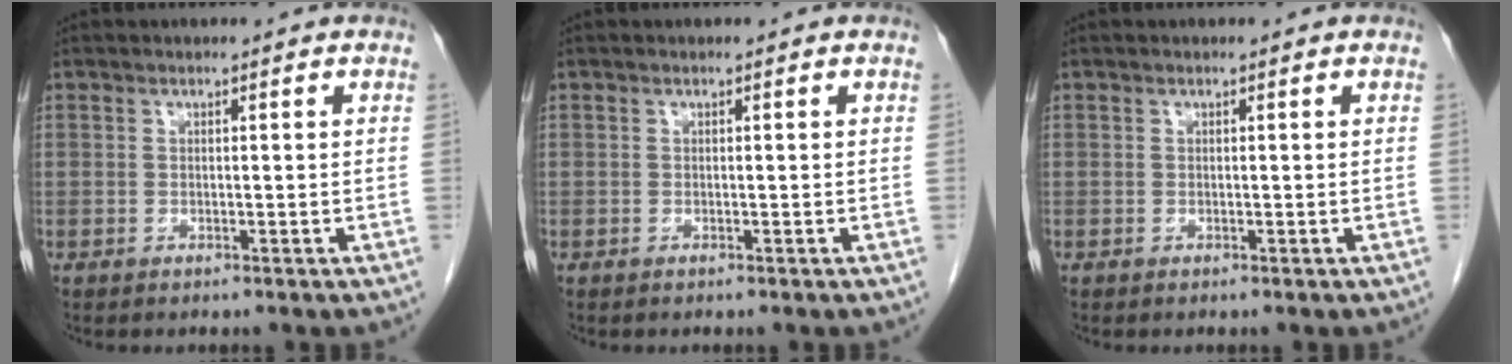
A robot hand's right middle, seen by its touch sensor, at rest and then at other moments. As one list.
[{"total": 0.0}, {"total": 0.0}]